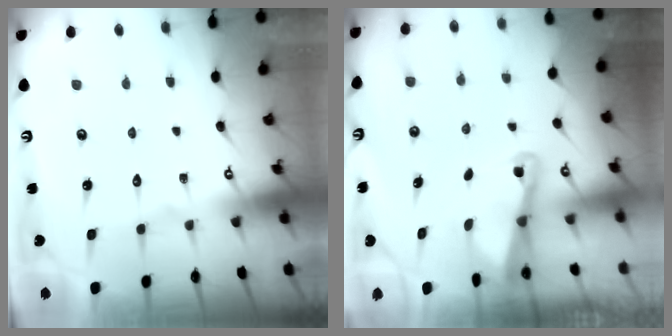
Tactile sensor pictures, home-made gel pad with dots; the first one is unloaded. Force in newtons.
{"total": 2.0, "press": 2.0, "slide": 0.4}